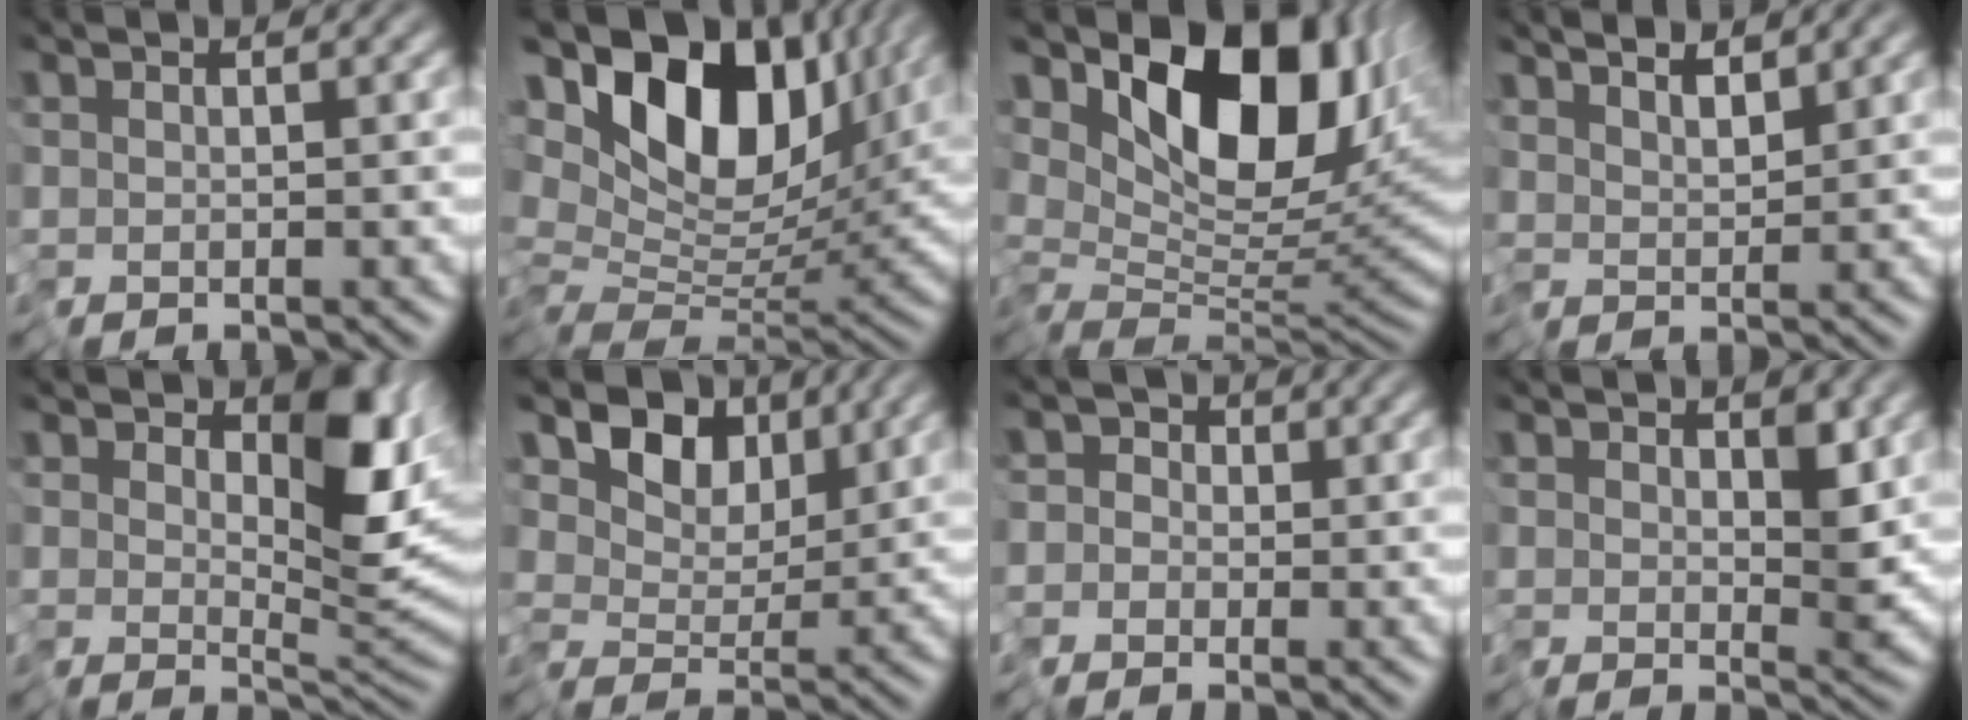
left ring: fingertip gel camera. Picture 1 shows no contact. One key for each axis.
{"total": 13.7, "fx": 5.3, "fy": 7.5, "fz": 10.1, "tx": -0.178, "ty": 0.030, "tz": 0.086}
{"total": 11.6, "fx": 5.2, "fy": 5.8, "fz": 8.7, "tx": -0.127, "ty": -0.001, "tz": 0.090}
{"total": 2.7, "fx": 2.5, "fy": 0.2, "fz": 1.0, "tx": -0.024, "ty": 0.007, "tz": 0.042}
{"total": 6.9, "fx": 2.5, "fy": 3.7, "fz": 5.3, "tx": -0.083, "ty": -0.014, "tz": 0.038}
{"total": 5.7, "fx": 2.9, "fy": 3.7, "fz": 3.2, "tx": -0.053, "ty": -0.003, "tz": 0.032}
{"total": 2.6, "fx": -0.8, "fy": 2.4, "fz": 0.5, "tx": 0.019, "ty": 0.020, "tz": -0.035}
{"total": 3.1, "fx": 1.2, "fy": 1.7, "fz": 2.2, "tx": -0.043, "ty": -0.004, "tz": 0.023}